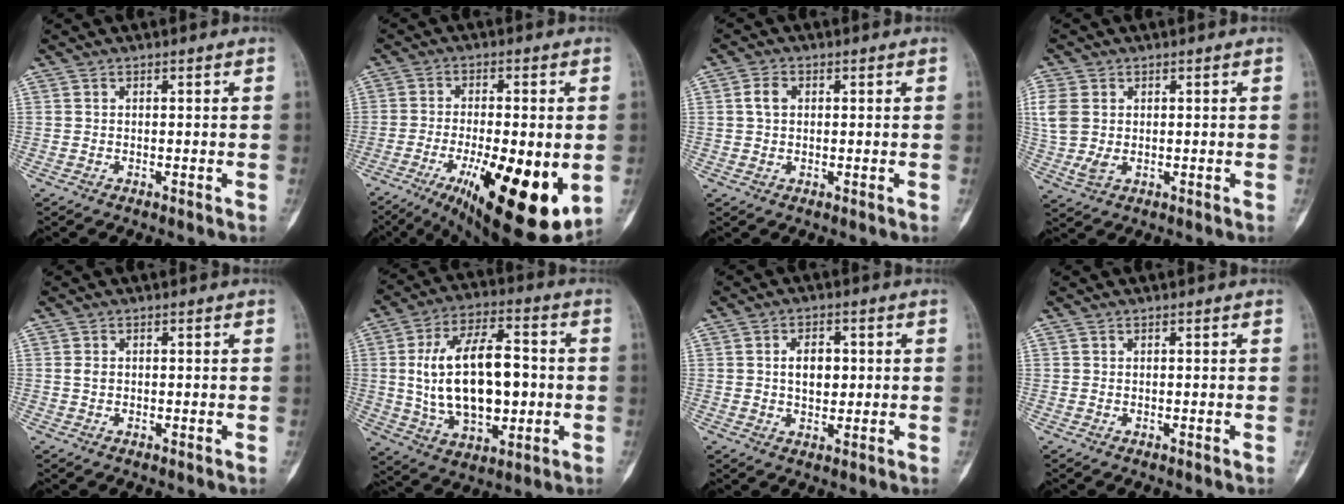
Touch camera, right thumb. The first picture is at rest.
{"total": 21.1, "force": [-5.9, 6.7, 19.1], "torque": [-0.255, -0.024, -0.070]}
{"total": 3.1, "force": [0.6, 2.2, 2.1], "torque": [-0.038, 0.004, 0.011]}
{"total": 8.9, "force": [1.3, 6.6, 5.9], "torque": [-0.154, -0.003, 0.035]}
{"total": 1.0, "force": [0.2, 0.8, 0.5], "torque": [-0.006, 0.002, 0.004]}
{"total": 20.0, "force": [0.3, 10.9, 16.7], "torque": [-0.271, 0.013, 0.014]}
{"total": 5.4, "force": [0.8, 3.5, 4.0], "torque": [-0.045, -0.004, 0.012]}
{"total": 0.0}